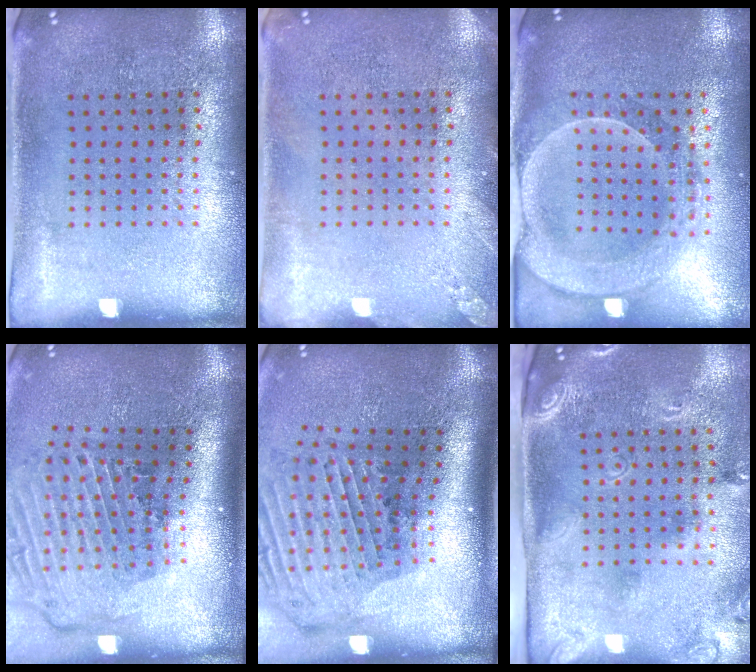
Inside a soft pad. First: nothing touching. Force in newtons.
{"total": 1.2, "press": 1.2, "slide": 0.1}
{"total": 2.2, "press": 2.0, "slide": 0.9}
{"total": 2.9, "press": 2.0, "slide": 2.2}
{"total": 2.9, "press": 2.1, "slide": 2.0}
{"total": 2.5, "press": 1.7, "slide": 1.8}